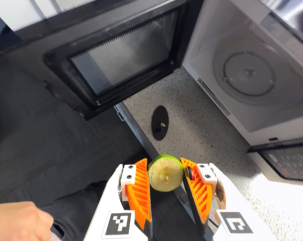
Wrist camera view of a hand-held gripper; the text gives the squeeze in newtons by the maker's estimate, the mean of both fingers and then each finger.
{"total": 9.5, "left": 9.5, "right": 9.5}